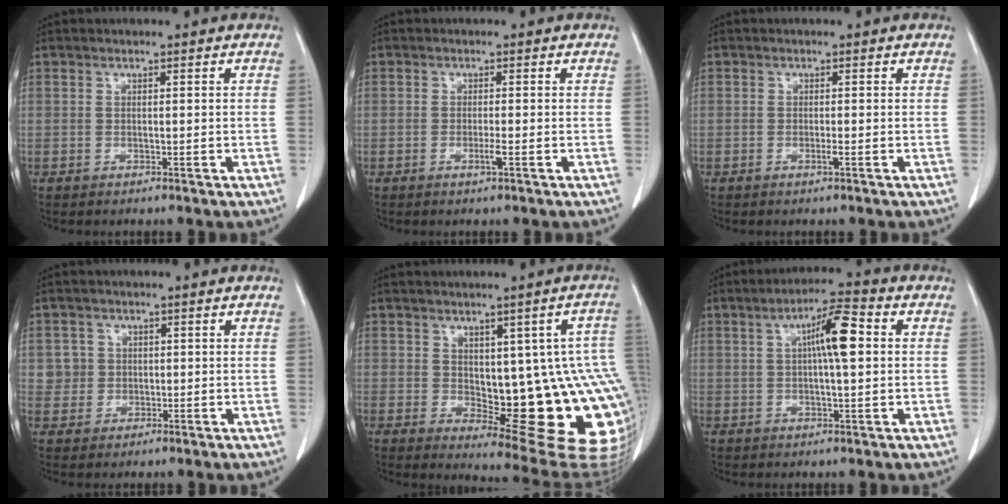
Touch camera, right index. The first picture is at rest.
{"total": 1.3, "force": [-0.5, -0.1, 1.2], "torque": [-0.023, -0.001, -0.008]}
{"total": 0.6, "force": [-0.2, -0.1, 0.5], "torque": [-0.009, 0.001, -0.002]}
{"total": 2.8, "force": [0.6, 2.8, -0.1], "torque": [0.016, 0.005, 0.010]}
{"total": 17.7, "force": [-1.4, 6.3, 16.5], "torque": [-0.126, 0.016, 0.007]}
{"total": 7.6, "force": [1.5, 1.0, 7.4], "torque": [-0.125, 0.016, 0.020]}